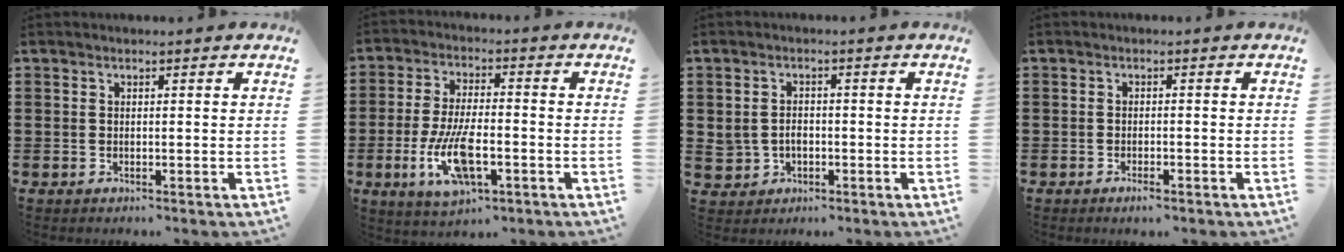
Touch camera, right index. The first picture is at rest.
{"total": 10.0, "force": [-3.2, 3.7, 8.8], "torque": [-0.194, -0.015, -0.059]}
{"total": 2.6, "force": [-0.5, 2.2, 1.2], "torque": [-0.031, 0.006, -0.012]}
{"total": 1.4, "force": [-1.0, 0.2, 1.0], "torque": [-0.020, -0.006, -0.018]}